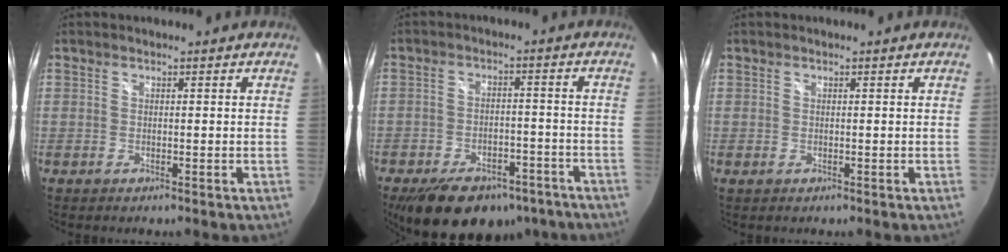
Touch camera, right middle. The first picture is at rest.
{"total": 18.1, "force": [-12.8, 9.1, 9.0], "torque": [-0.183, -0.009, -0.167]}
{"total": 0.0}